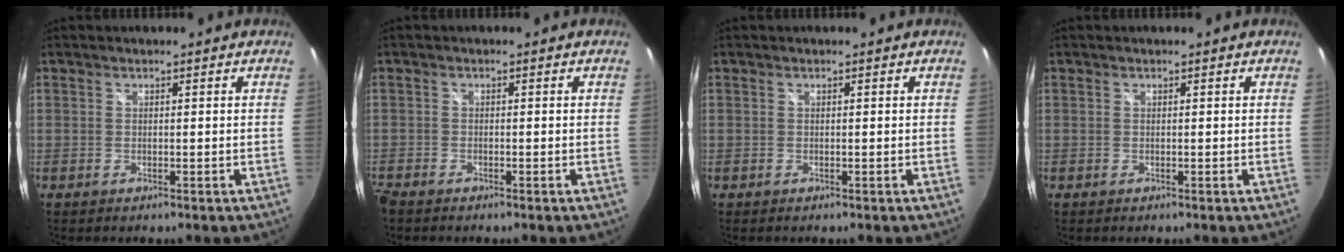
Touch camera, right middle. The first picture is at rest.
{"total": 2.0, "force": [-1.8, 0.7, 0.6], "torque": [-0.021, -0.009, -0.038]}
{"total": 0.0}
{"total": 0.0}